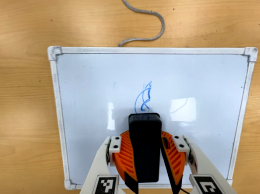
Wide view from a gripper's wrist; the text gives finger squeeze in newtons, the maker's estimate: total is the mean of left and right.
{"total": 12.3, "left": 11.5, "right": 13.1}